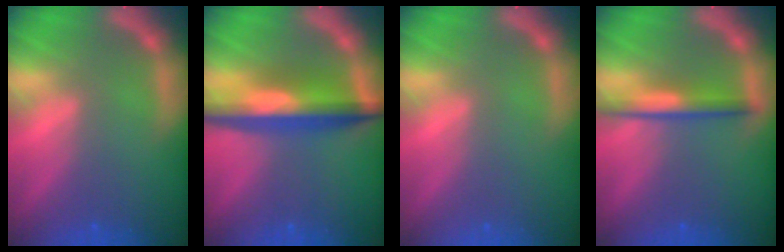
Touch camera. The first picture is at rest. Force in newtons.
{"total": 7.6}
{"total": 0.0}
{"total": 3.4}